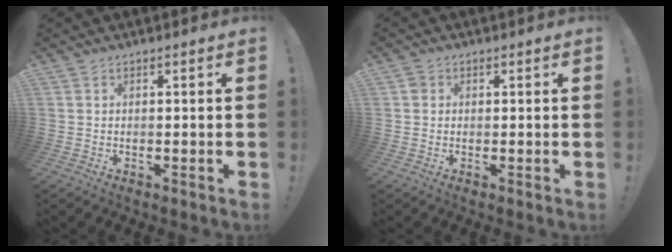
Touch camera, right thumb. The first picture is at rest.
{"total": 1.5, "force": [0.6, 1.3, 0.3], "torque": [-0.003, 0.001, 0.011]}